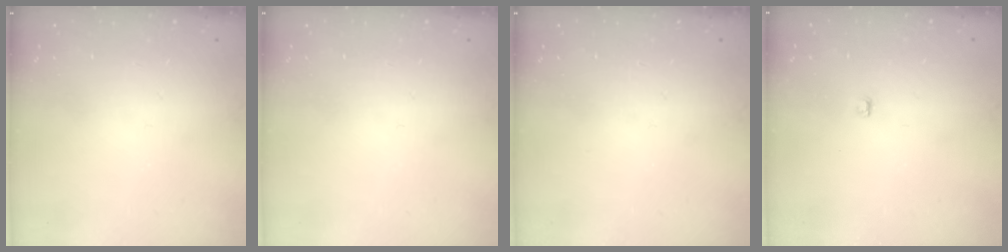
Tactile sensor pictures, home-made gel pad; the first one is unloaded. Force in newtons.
{"total": 0.0}
{"total": 0.0}
{"total": 2.8, "press": 2.7, "slide": 0.3}